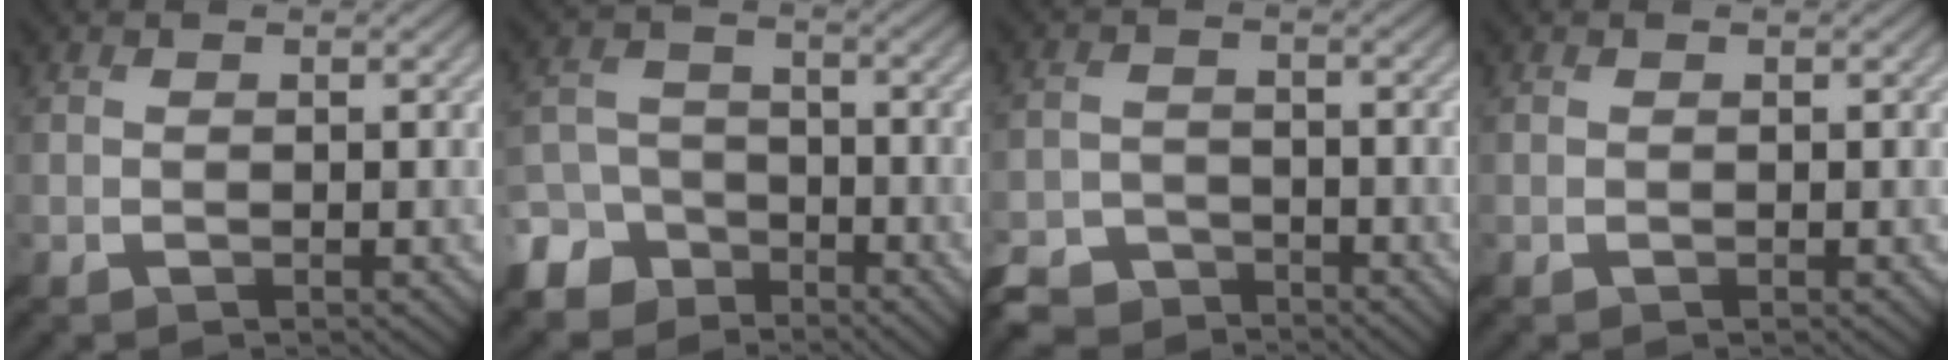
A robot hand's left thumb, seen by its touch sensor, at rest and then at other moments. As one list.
[{"total": 8.7, "force": [-6.0, 5.9, 2.3], "torque": [-0.059, -0.013, -0.128]}, {"total": 6.0, "force": [-5.3, 2.2, 1.6], "torque": [-0.034, -0.011, -0.107]}, {"total": 0.0}]